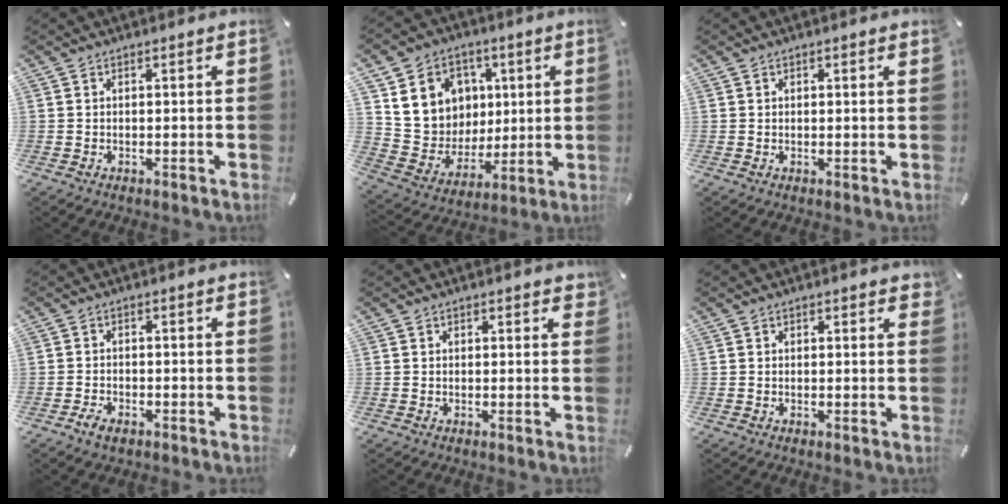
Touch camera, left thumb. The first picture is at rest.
{"total": 13.7, "force": [4.4, 12.6, 3.2], "torque": [-0.056, -0.022, 0.097]}
{"total": 0.6, "force": [0.4, 0.2, 0.3], "torque": [0.002, -0.002, 0.005]}
{"total": 2.6, "force": [-1.6, 1.5, 1.3], "torque": [-0.031, 0.004, -0.032]}
{"total": 1.1, "force": [0.7, 0.7, 0.5], "torque": [0.006, -0.003, 0.008]}
{"total": 1.1, "force": [0.7, 0.7, 0.5], "torque": [0.007, -0.003, 0.008]}